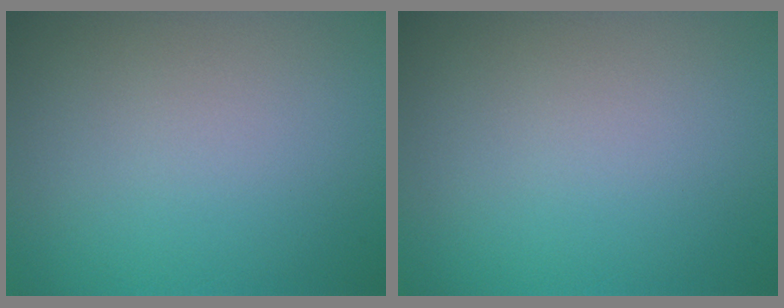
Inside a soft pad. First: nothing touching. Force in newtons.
{"total": 0.0}